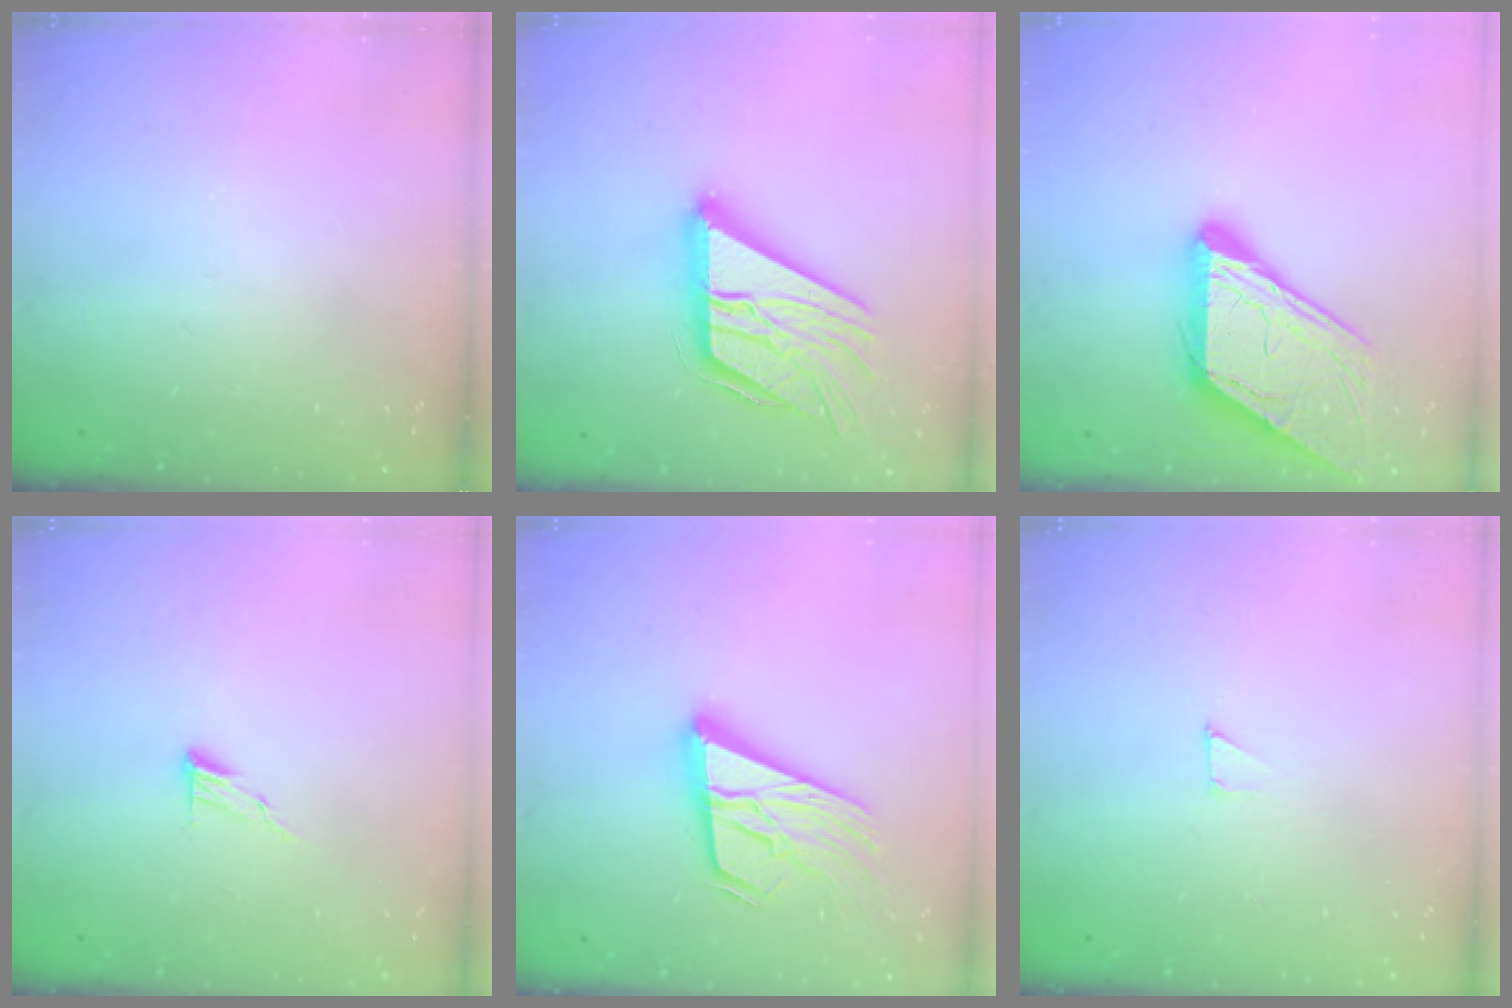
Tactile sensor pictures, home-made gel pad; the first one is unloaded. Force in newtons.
{"total": 21.6, "press": 21.5, "slide": 2.3}
{"total": 13.5, "press": 13.4, "slide": 1.6}
{"total": 6.1, "press": 6.1, "slide": 0.5}
{"total": 20.4, "press": 19.9, "slide": 4.5}
{"total": 3.2, "press": 3.2, "slide": 0.3}